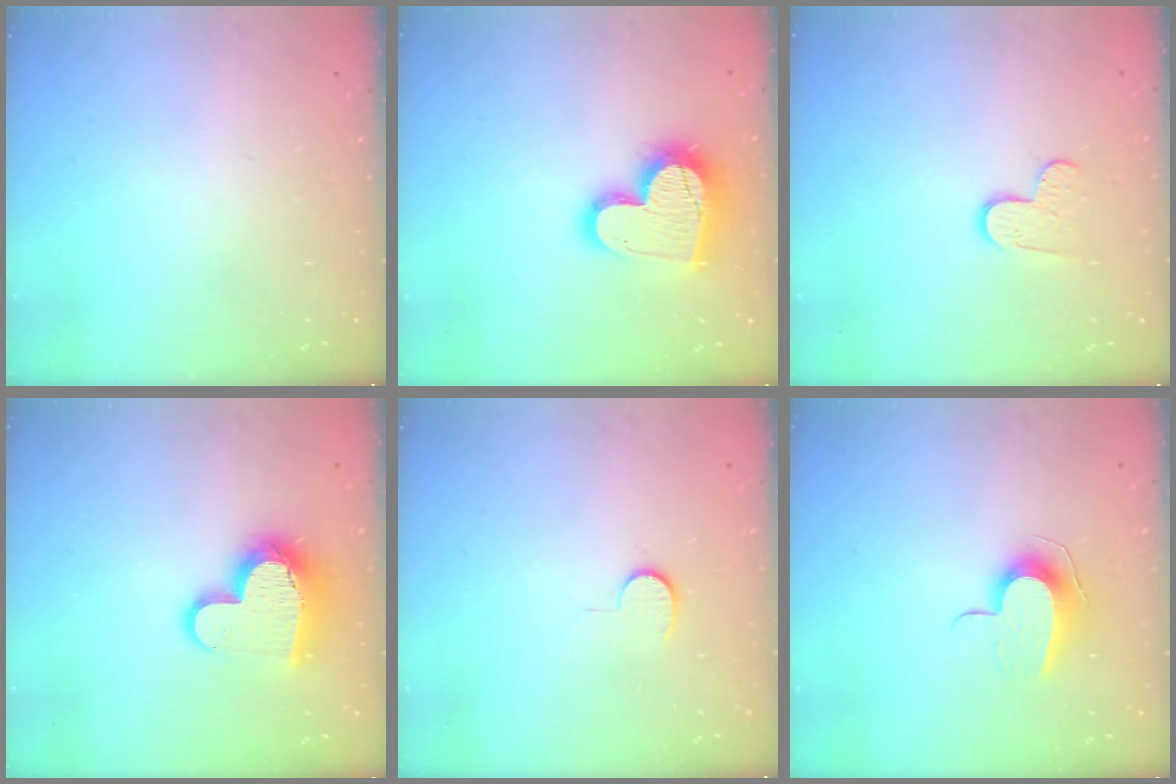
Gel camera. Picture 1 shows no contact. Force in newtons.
{"total": 17.4, "press": 17.3, "slide": 1.3}
{"total": 7.9, "press": 7.9, "slide": 0.5}
{"total": 14.6, "press": 14.5, "slide": 1.2}
{"total": 4.0, "press": 4.0, "slide": 0.4}
{"total": 9.2, "press": 9.2, "slide": 0.5}